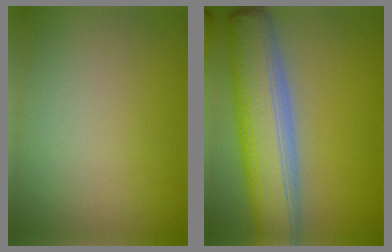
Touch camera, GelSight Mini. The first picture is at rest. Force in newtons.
{"total": 10.2, "press": 10.2, "slide": 0.6}